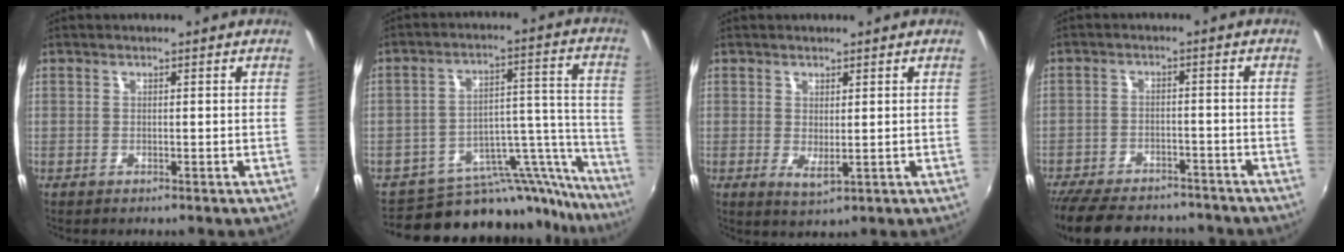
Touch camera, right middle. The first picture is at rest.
{"total": 21.8, "force": [-20.0, 7.1, 5.2], "torque": [-0.068, 0.047, -0.278]}
{"total": 2.5, "force": [0.4, 0.7, 2.3], "torque": [-0.040, -0.008, 0.010]}
{"total": 17.8, "force": [-14.8, 6.5, 7.3], "torque": [-0.169, -0.006, -0.214]}